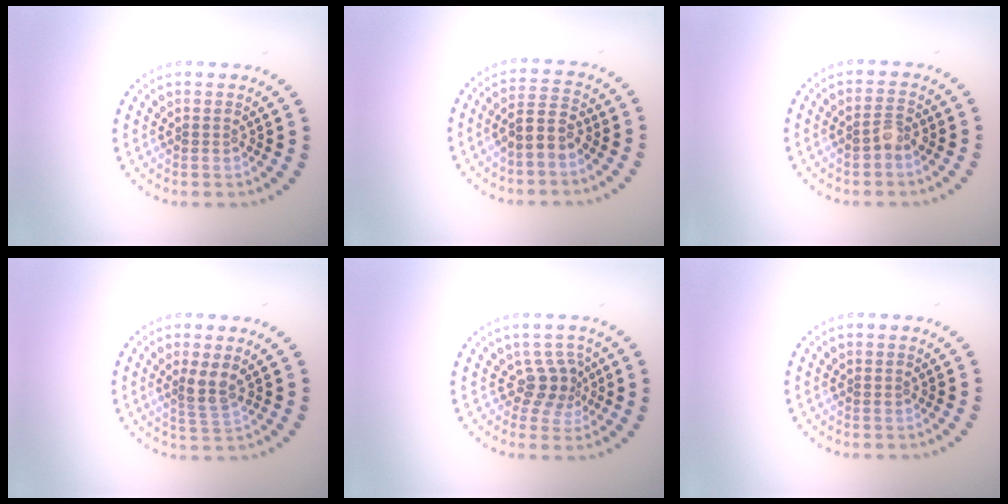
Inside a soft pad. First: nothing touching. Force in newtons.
{"total": 2.7, "press": 2.5, "slide": 1.0}
{"total": 1.6, "press": 1.5, "slide": 0.3}
{"total": 2.2, "press": 1.6, "slide": 1.4}
{"total": 2.6, "press": 1.8, "slide": 1.8}
{"total": 0.0}